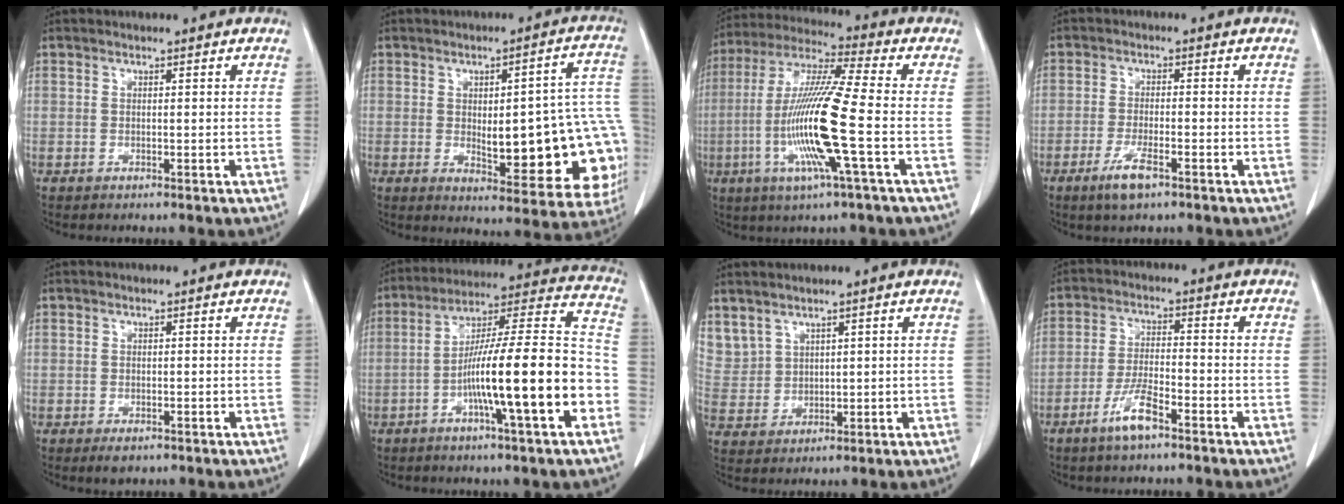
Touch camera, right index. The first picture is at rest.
{"total": 20.7, "force": [-2.5, 6.3, 19.5], "torque": [-0.165, 0.028, -0.006]}
{"total": 15.7, "force": [-3.6, -0.4, 15.3], "torque": [-0.313, -0.011, -0.080]}
{"total": 4.6, "force": [-2.8, 0.9, 3.6], "torque": [-0.075, -0.004, -0.048]}
{"total": 1.8, "force": [-1.1, 1.0, 1.1], "torque": [-0.016, -0.001, -0.010]}
{"total": 19.7, "force": [-6.0, 1.1, 18.7], "torque": [-0.271, 0.015, -0.098]}
{"total": 7.8, "force": [4.8, 5.0, 3.6], "torque": [-0.110, 0.011, 0.121]}
{"total": 6.0, "force": [-3.8, 1.0, 4.5], "torque": [-0.093, -0.002, -0.072]}